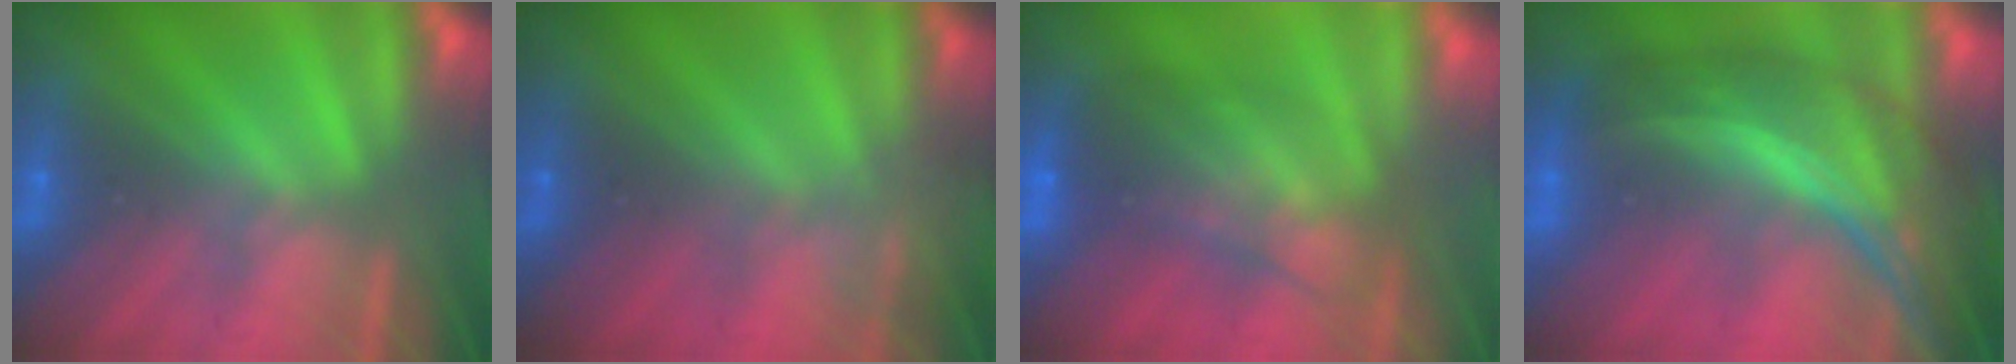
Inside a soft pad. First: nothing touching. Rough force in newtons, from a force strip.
{"total": 2.3}
{"total": 5.8}
{"total": 8.1}